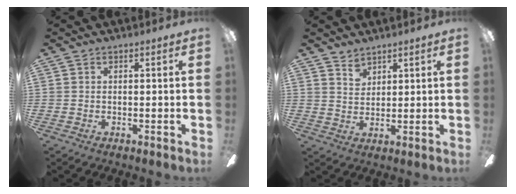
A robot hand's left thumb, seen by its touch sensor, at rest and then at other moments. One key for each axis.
{"total": 3.4, "fx": 2.9, "fy": 1.7, "fz": 0.6, "tx": -0.008, "ty": -0.013, "tz": 0.055}